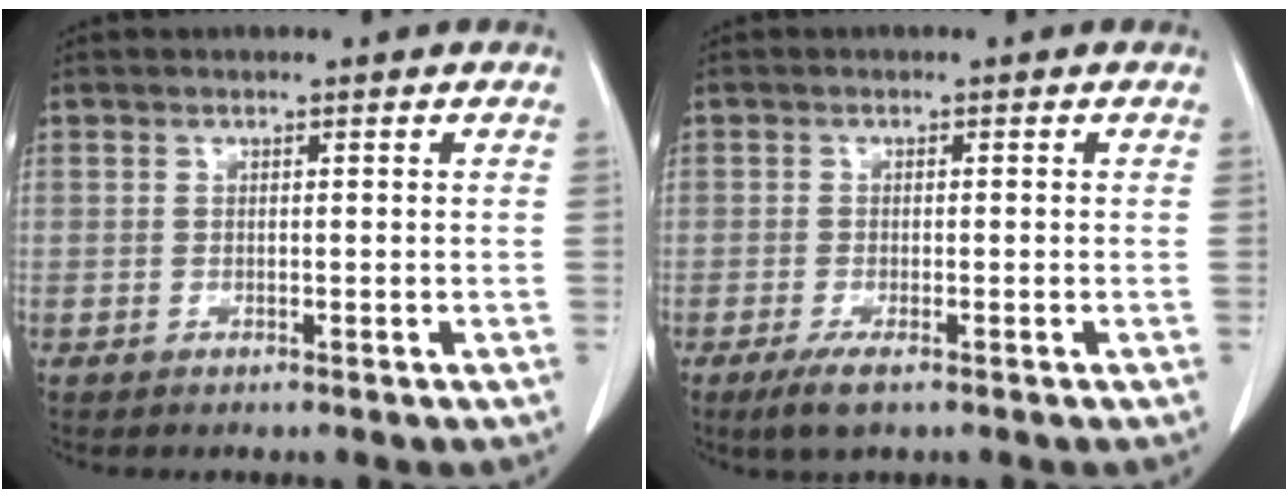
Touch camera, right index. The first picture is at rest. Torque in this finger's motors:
{"motor_torque": [-0.04, 0.00, -0.07, -0.05]}